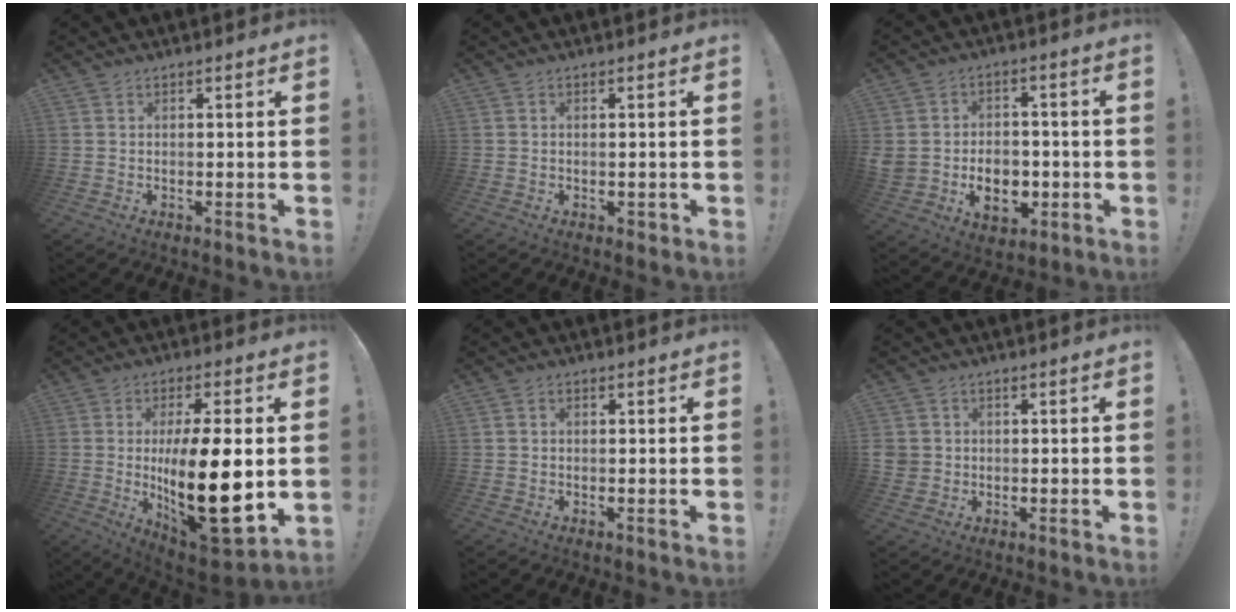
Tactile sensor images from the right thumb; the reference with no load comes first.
{"total": 1.1, "force": [0.1, 0.9, 0.6], "torque": [-0.001, -0.001, 0.001]}
{"total": 11.5, "force": [-2.6, 8.7, 7.0], "torque": [-0.110, 0.008, -0.040]}
{"total": 20.1, "force": [0.1, 7.3, 18.8], "torque": [-0.299, -0.025, 0.010]}
{"total": 0.9, "force": [0.1, 0.8, 0.4], "torque": [-0.005, 0.003, 0.002]}
{"total": 3.4, "force": [0.4, 3.2, 1.0], "torque": [-0.021, 0.001, 0.009]}